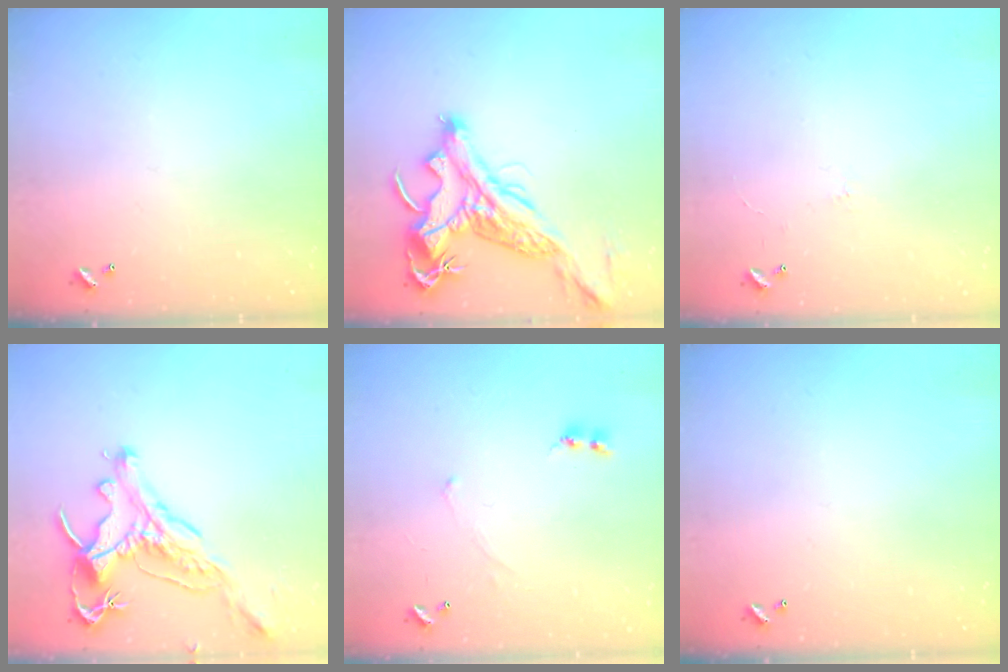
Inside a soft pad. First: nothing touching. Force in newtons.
{"total": 4.5, "press": 4.3, "slide": 1.3}
{"total": 1.8, "press": 1.7, "slide": 0.4}
{"total": 1.2, "press": 0.9, "slide": 0.9}
{"total": 0.7, "press": 0.4, "slide": 0.5}
{"total": 0.0}